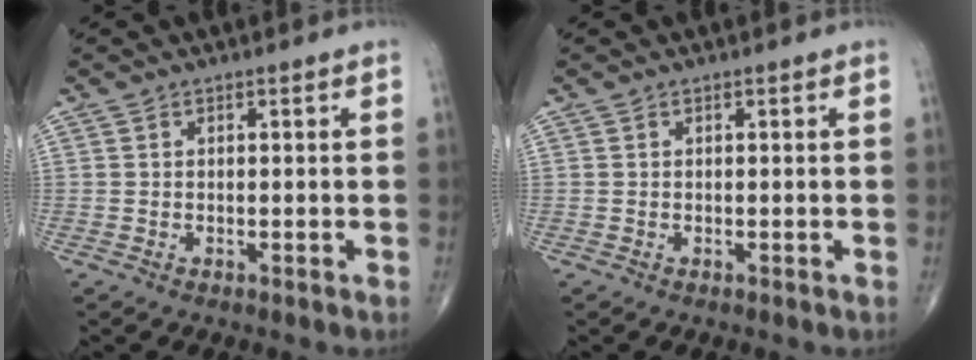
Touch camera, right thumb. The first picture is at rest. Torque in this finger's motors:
{"motor_torque": [0.02, 0.02, 0.00, 0.00, 0.00]}